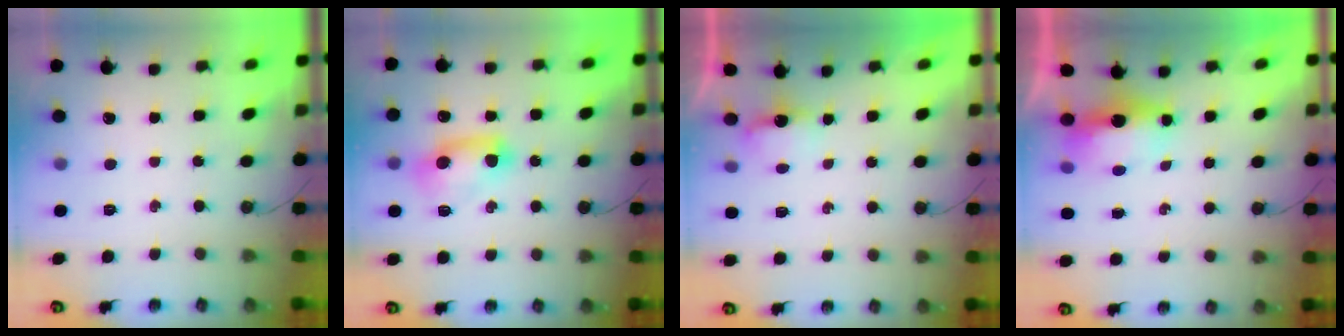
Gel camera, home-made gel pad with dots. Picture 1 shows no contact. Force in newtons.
{"total": 16.3, "press": 11.7, "slide": 11.3}
{"total": 3.2, "press": 3.2, "slide": 0.5}
{"total": 6.5, "press": 6.4, "slide": 1.1}